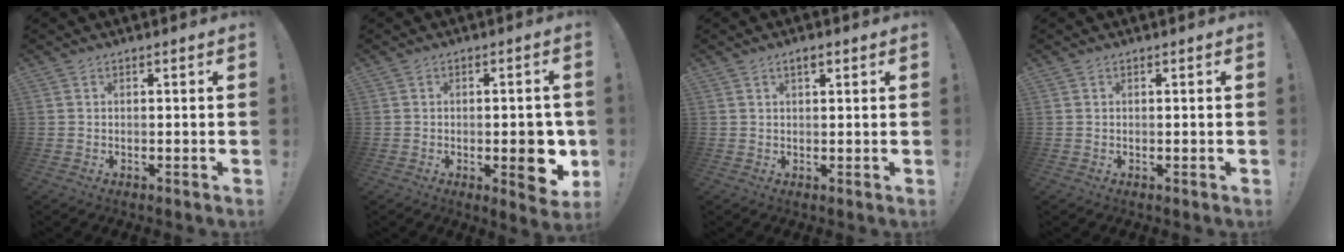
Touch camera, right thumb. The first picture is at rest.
{"total": 8.6, "force": [-1.8, 4.2, 7.3], "torque": [-0.074, 0.003, -0.021]}
{"total": 2.2, "force": [1.2, 0.9, 1.6], "torque": [-0.026, -0.001, 0.020]}
{"total": 0.0}